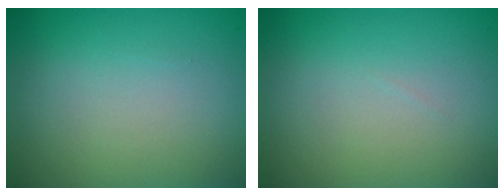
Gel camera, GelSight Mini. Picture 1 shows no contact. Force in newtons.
{"total": 0.0}